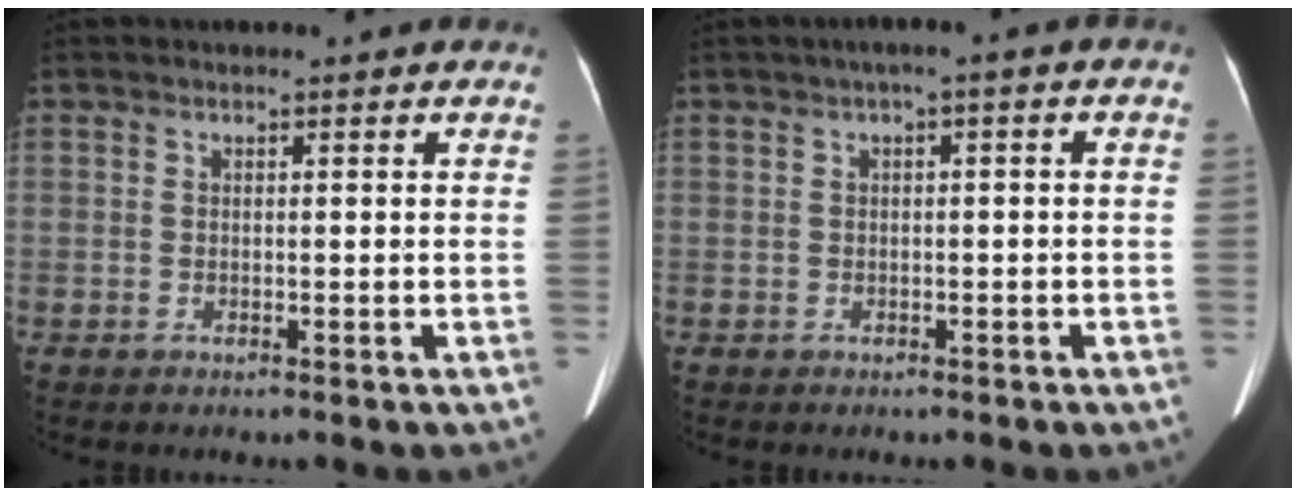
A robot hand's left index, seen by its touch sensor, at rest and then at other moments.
{"total": 1.6, "force": [0.1, 0.5, 1.5], "torque": [-0.018, 0.012, -0.002]}